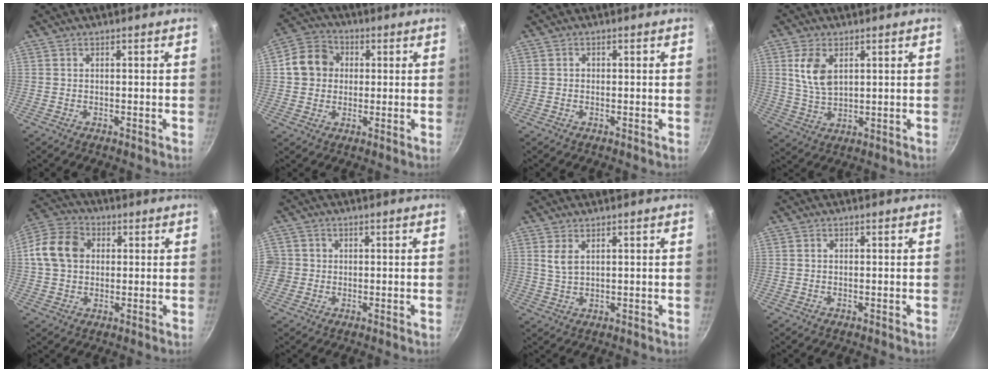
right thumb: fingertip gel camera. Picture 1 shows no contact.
{"total": 9.0, "force": [1.2, 7.9, 4.1], "torque": [-0.042, 0.014, 0.004]}
{"total": 0.5, "force": [-0.1, 0.5, 0.2], "torque": [-0.001, 0.003, -0.002]}
{"total": 7.4, "force": [2.5, 4.4, 5.4], "torque": [-0.098, -0.014, 0.052]}
{"total": 11.1, "force": [1.5, 8.9, 6.5], "torque": [-0.100, 0.018, 0.010]}
{"total": 3.6, "force": [-0.4, 3.5, 0.7], "torque": [0.005, 0.011, -0.010]}
{"total": 3.5, "force": [1.4, 1.9, 2.5], "torque": [-0.045, -0.008, 0.030]}
{"total": 0.8, "force": [0.1, 0.7, 0.4], "torque": [-0.006, 0.005, 0.000]}